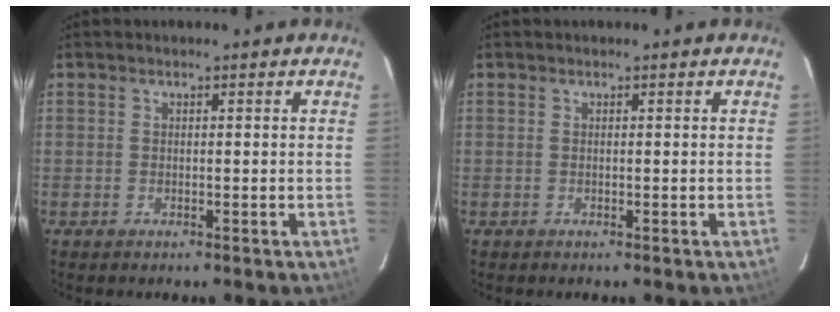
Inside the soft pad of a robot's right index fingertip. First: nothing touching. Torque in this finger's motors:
{"motor_torque": [0.00, 0.00, 0.00, 0.00]}